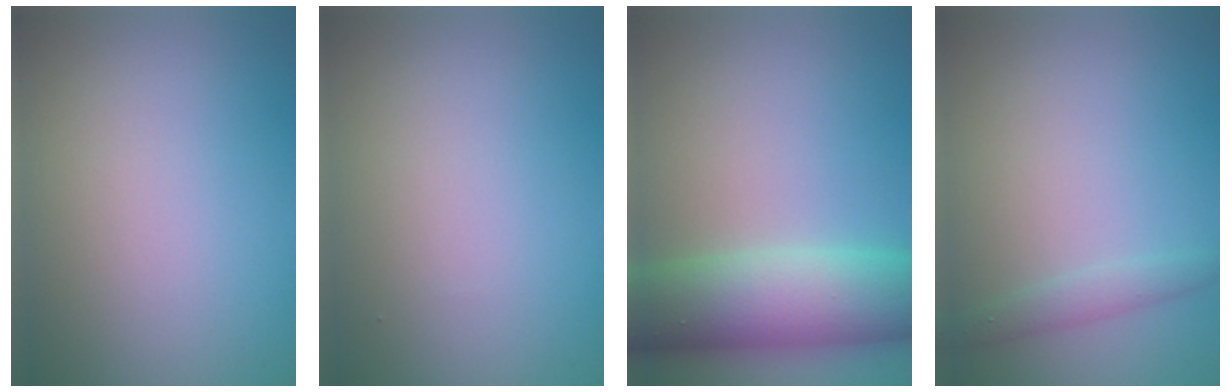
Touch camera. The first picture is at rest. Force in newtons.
{"total": 0.0}
{"total": 9.8, "press": 9.8, "slide": 0.3}
{"total": 1.5, "press": 1.5, "slide": 0.0}